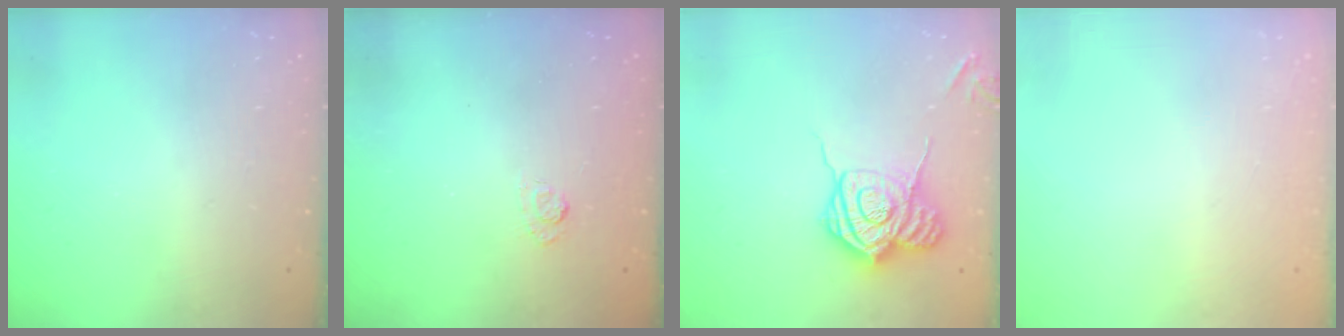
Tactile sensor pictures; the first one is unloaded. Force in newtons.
{"total": 2.7, "press": 2.3, "slide": 1.5}
{"total": 14.2, "press": 14.1, "slide": 0.8}
{"total": 2.7, "press": 2.6, "slide": 0.8}